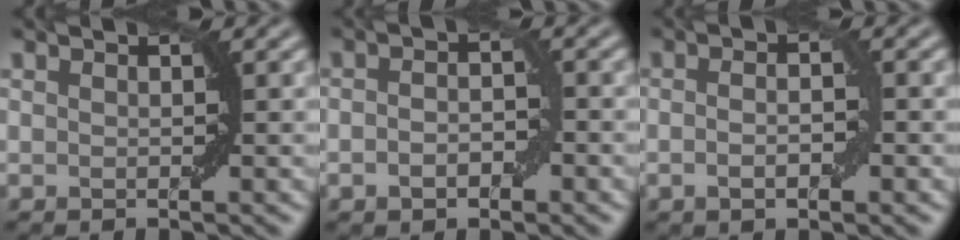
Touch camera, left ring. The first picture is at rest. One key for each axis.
{"total": 2.4, "fx": -0.7, "fy": 1.3, "fz": 1.9, "tx": -0.031, "ty": 0.003, "tz": -0.014}
{"total": 2.5, "fx": -0.5, "fy": 0.8, "fz": 2.3, "tx": -0.034, "ty": 0.000, "tz": -0.009}